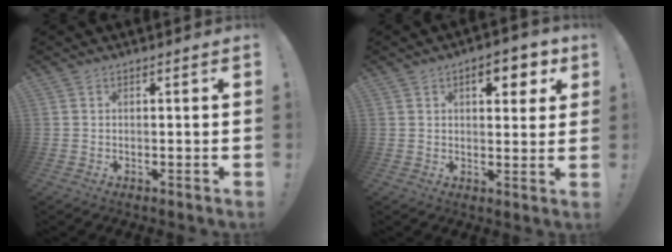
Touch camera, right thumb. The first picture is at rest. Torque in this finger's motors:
{"motor_torque": [1.20, 1.36, 0.64, -0.26, 0.00]}